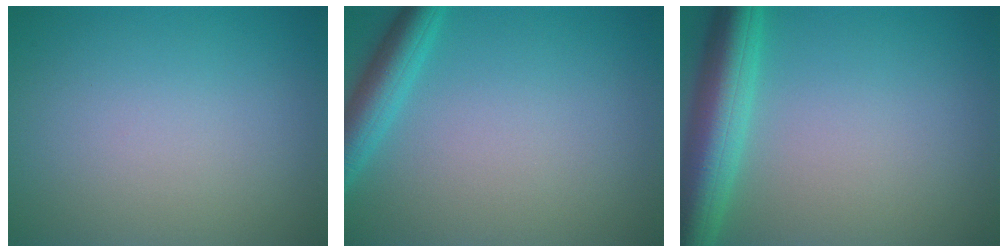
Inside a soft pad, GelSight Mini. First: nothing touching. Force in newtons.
{"total": 3.4, "press": 3.4, "slide": 0.2}
{"total": 6.6, "press": 6.6, "slide": 0.3}